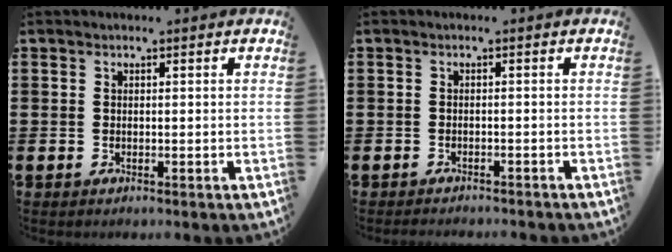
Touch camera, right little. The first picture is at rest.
{"total": 0.8, "force": [-0.8, -0.1, 0.0], "torque": [-0.002, 0.001, -0.016]}